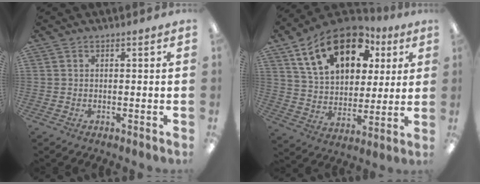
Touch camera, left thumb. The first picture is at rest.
{"total": 20.4, "force": [11.0, 12.2, 12.2], "torque": [-0.206, -0.034, 0.198]}